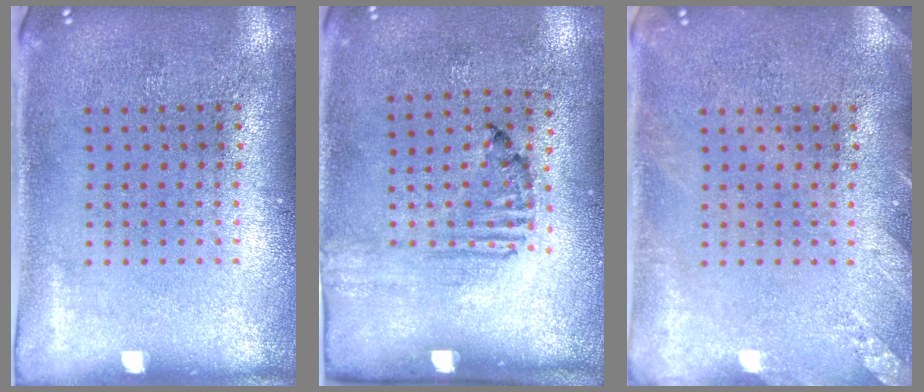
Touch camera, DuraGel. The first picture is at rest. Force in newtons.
{"total": 1.7, "press": 1.0, "slide": 1.4}
{"total": 1.6, "press": 1.6, "slide": 0.2}